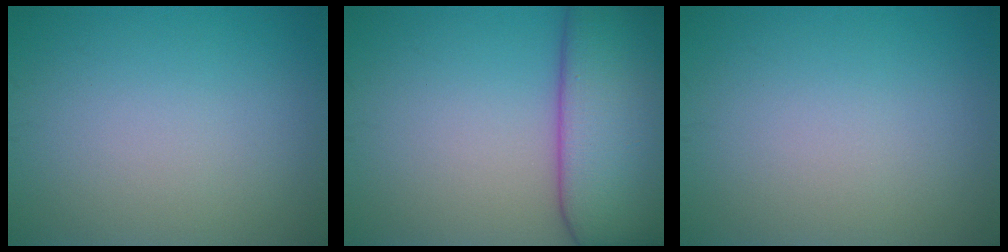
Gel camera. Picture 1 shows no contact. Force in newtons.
{"total": 13.1, "press": 13.1, "slide": 0.9}
{"total": 0.0}